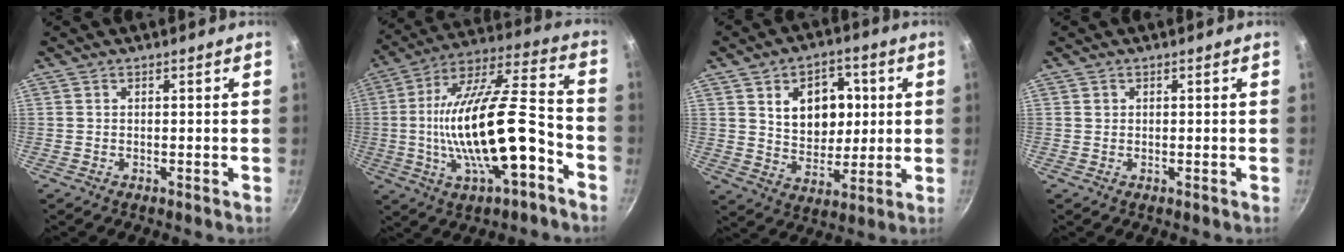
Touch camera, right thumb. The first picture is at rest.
{"total": 22.8, "force": [-6.1, 7.9, 20.5], "torque": [-0.355, 0.042, -0.104]}
{"total": 13.2, "force": [3.3, 9.7, 8.4], "torque": [-0.078, -0.014, 0.055]}
{"total": 0.6, "force": [0.2, 0.6, 0.1], "torque": [0.002, 0.003, 0.003]}